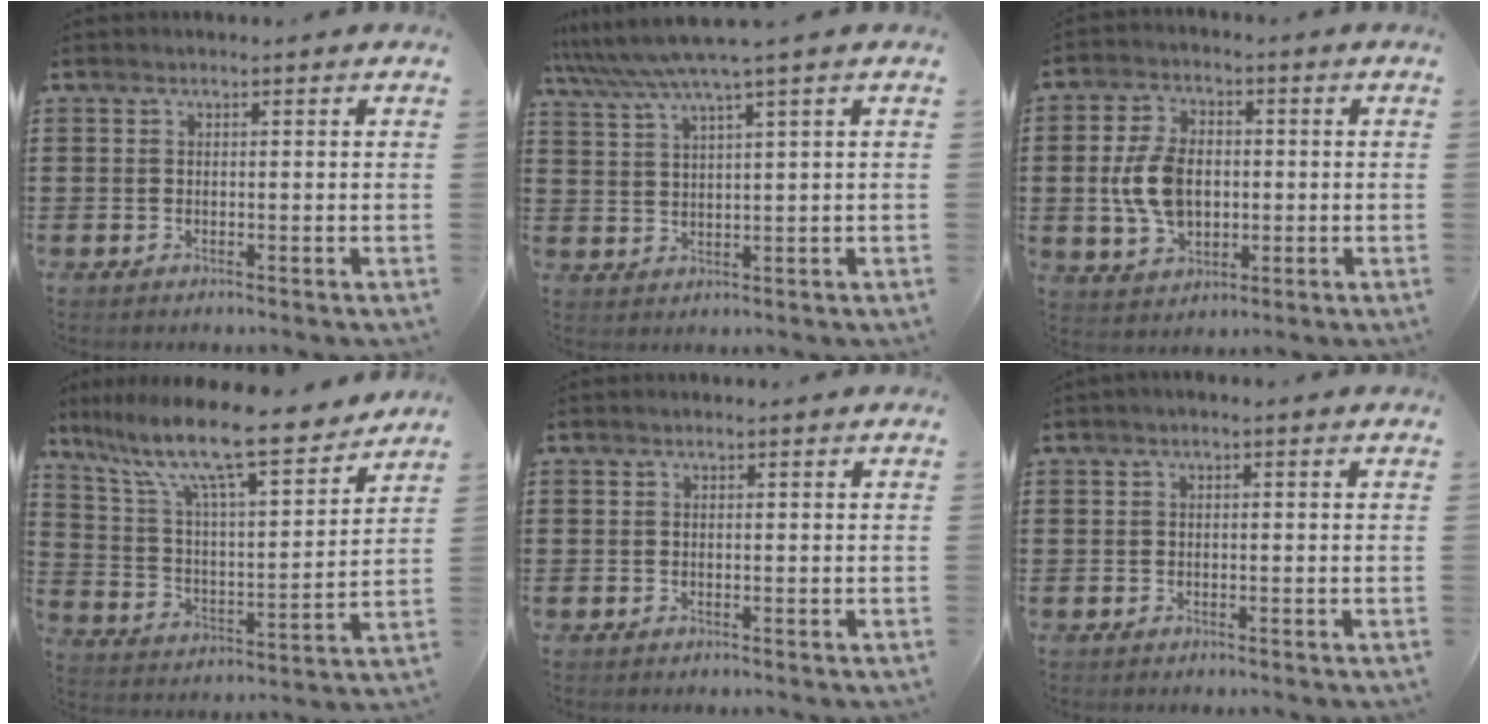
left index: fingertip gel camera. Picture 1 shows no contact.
{"total": 4.7, "force": [3.4, -0.6, 3.1], "torque": [-0.072, -0.014, 0.055]}
{"total": 8.4, "force": [-0.3, 5.6, 6.3], "torque": [-0.155, 0.008, -0.012]}
{"total": 12.6, "force": [10.5, 1.2, 7.0], "torque": [-0.165, -0.070, 0.176]}
{"total": 0.0}
{"total": 0.6, "force": [-0.1, 0.1, 0.5], "torque": [-0.010, -0.002, -0.002]}